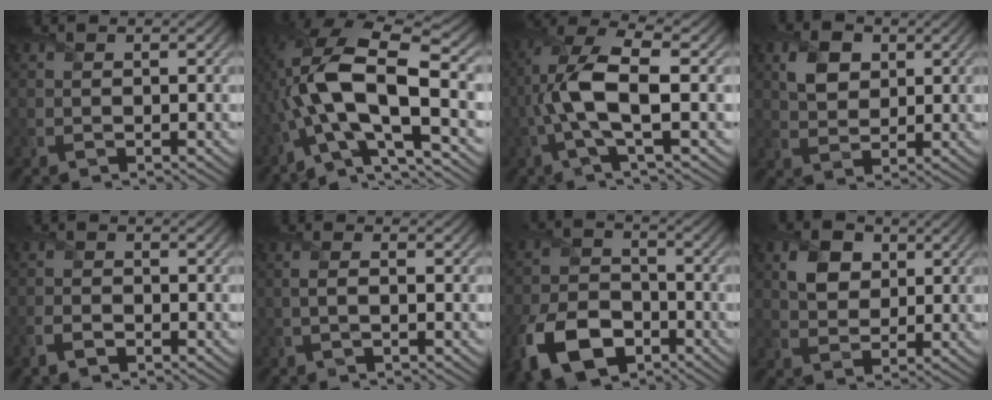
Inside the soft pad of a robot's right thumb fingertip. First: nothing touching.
{"total": 15.7, "force": [-2.3, 5.8, 14.4], "torque": [-0.296, 0.016, -0.051]}
{"total": 9.3, "force": [-0.9, 2.7, 8.9], "torque": [-0.196, 0.019, -0.025]}
{"total": 4.7, "force": [1.8, 3.3, 2.7], "torque": [-0.063, 0.004, 0.032]}
{"total": 2.5, "force": [-1.6, 1.3, 1.4], "torque": [-0.034, -0.004, -0.036]}
{"total": 1.3, "force": [-0.2, 0.2, 1.2], "torque": [-0.027, 0.004, -0.007]}
{"total": 12.0, "force": [-6.3, 7.2, 7.2], "torque": [-0.173, -0.028, -0.121]}
{"total": 4.9, "force": [1.7, 3.6, 2.8], "torque": [-0.064, 0.004, 0.026]}